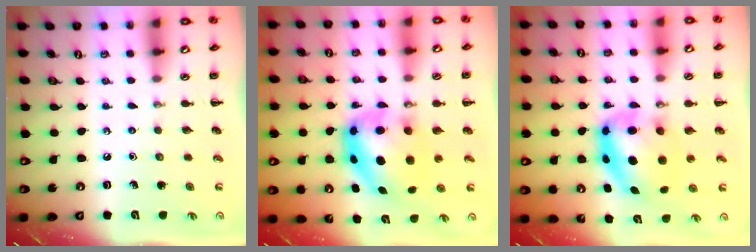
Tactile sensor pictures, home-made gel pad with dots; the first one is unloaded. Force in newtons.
{"total": 8.7, "press": 8.4, "slide": 2.0}
{"total": 7.9, "press": 7.7, "slide": 1.7}